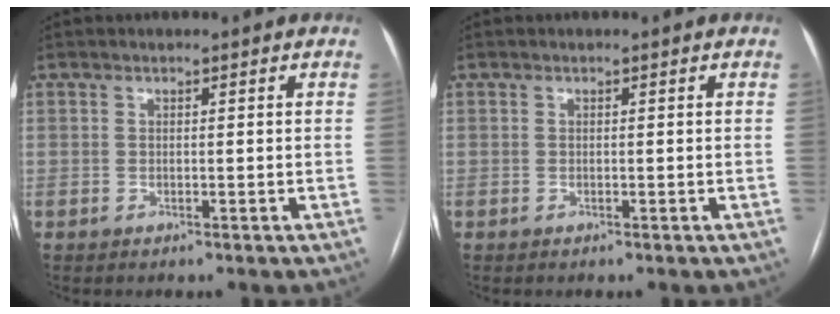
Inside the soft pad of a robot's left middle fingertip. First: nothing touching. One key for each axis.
{"total": 0.0}